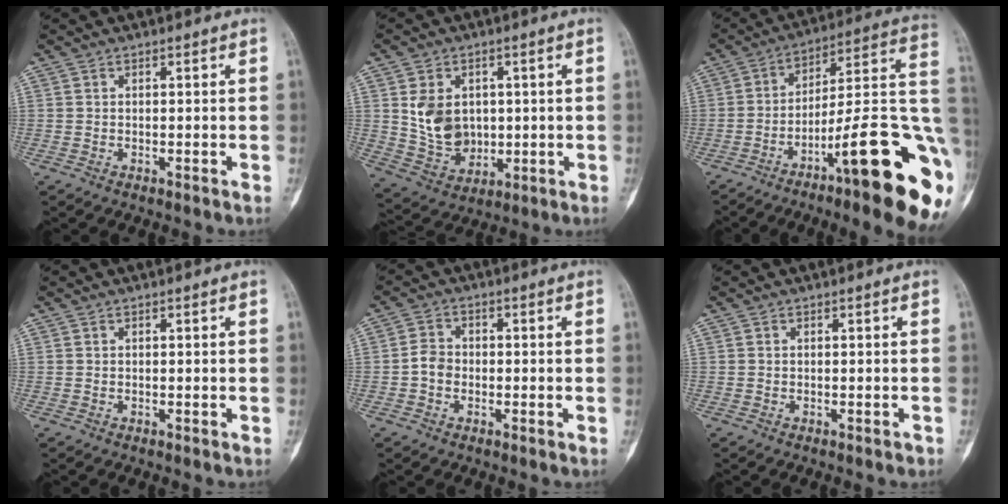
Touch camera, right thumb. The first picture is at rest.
{"total": 10.4, "force": [1.2, 8.3, 6.3], "torque": [-0.070, -0.012, 0.040]}
{"total": 26.3, "force": [-9.1, 4.8, 24.2], "torque": [-0.269, 0.046, -0.132]}
{"total": 0.0}
{"total": 3.9, "force": [-1.0, 3.2, 1.9], "torque": [-0.021, 0.012, -0.025]}
{"total": 0.6, "force": [-0.3, 0.4, 0.1], "torque": [0.002, 0.005, -0.004]}